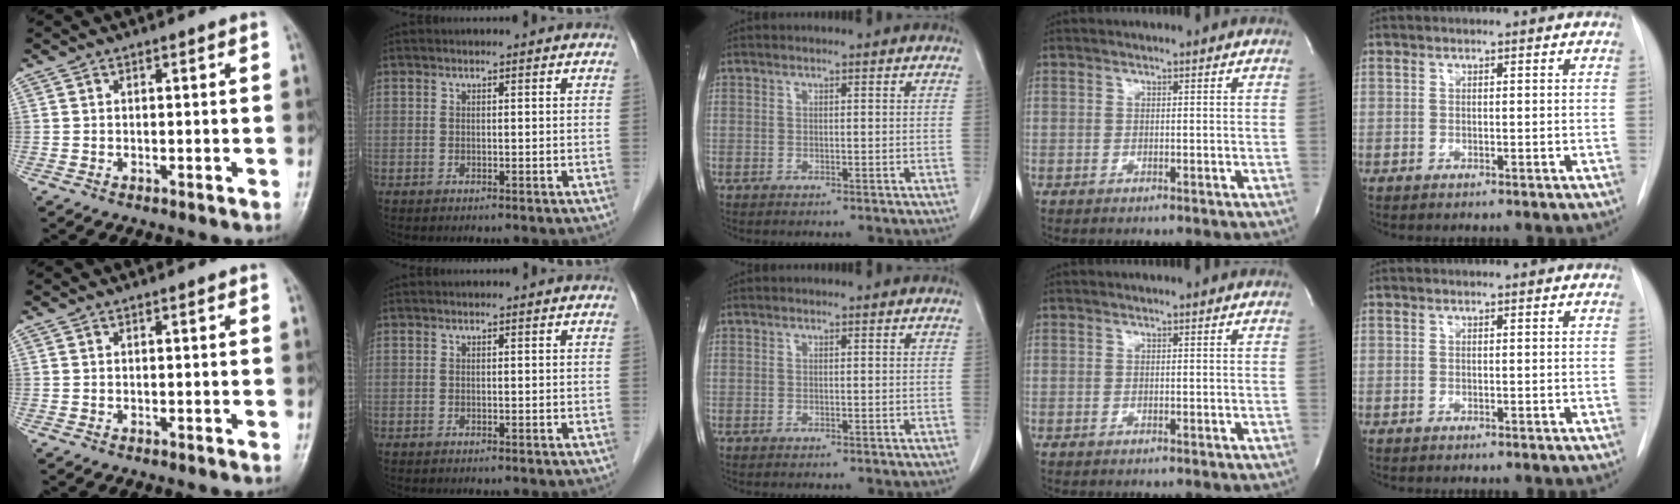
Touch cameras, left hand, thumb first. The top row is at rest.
{}